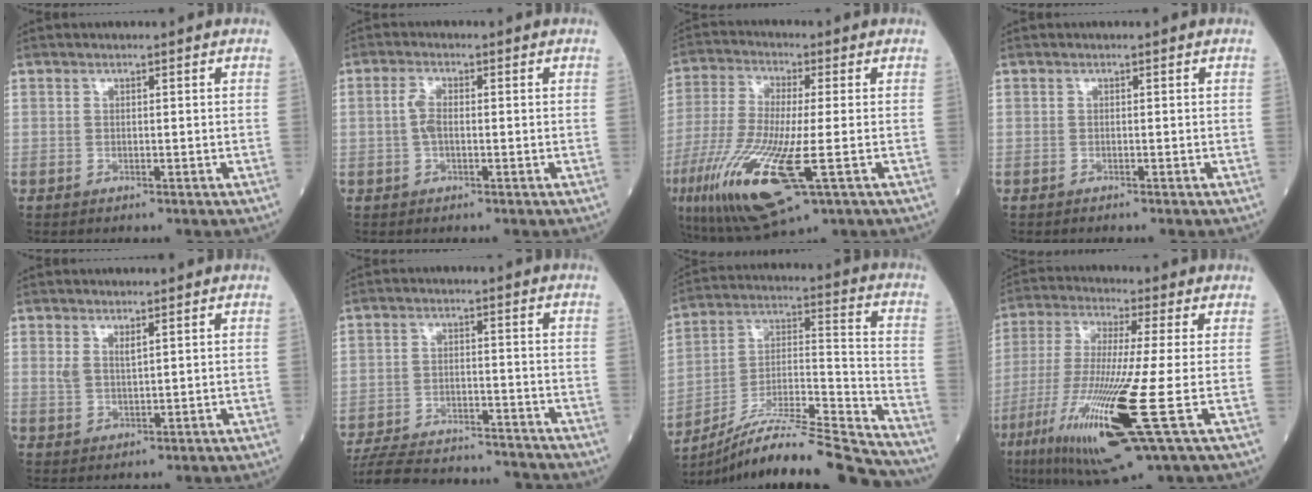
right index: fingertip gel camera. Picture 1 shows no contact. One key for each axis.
{"total": 2.4, "fx": -0.1, "fy": 0.9, "fz": 2.2, "tx": -0.052, "ty": 0.004, "tz": -0.002}
{"total": 16.8, "fx": -5.8, "fy": 2.9, "fz": 15.5, "tx": -0.340, "ty": -0.048, "tz": -0.098}
{"total": 0.0}
{"total": 2.1, "fx": 1.3, "fy": 0.6, "fz": 1.6, "tx": -0.039, "ty": 0.002, "tz": 0.032}
{"total": 18.2, "fx": -17.2, "fy": 2.9, "fz": 5.3, "tx": -0.119, "ty": -0.008, "tz": -0.249}
{"total": 22.3, "fx": -20.1, "fy": -0.1, "fz": 9.7, "tx": -0.160, "ty": 0.002, "tz": -0.333}
{"total": 18.1, "fx": -6.1, "fy": 0.1, "fz": 17.1, "tx": -0.356, "ty": -0.048, "tz": -0.114}